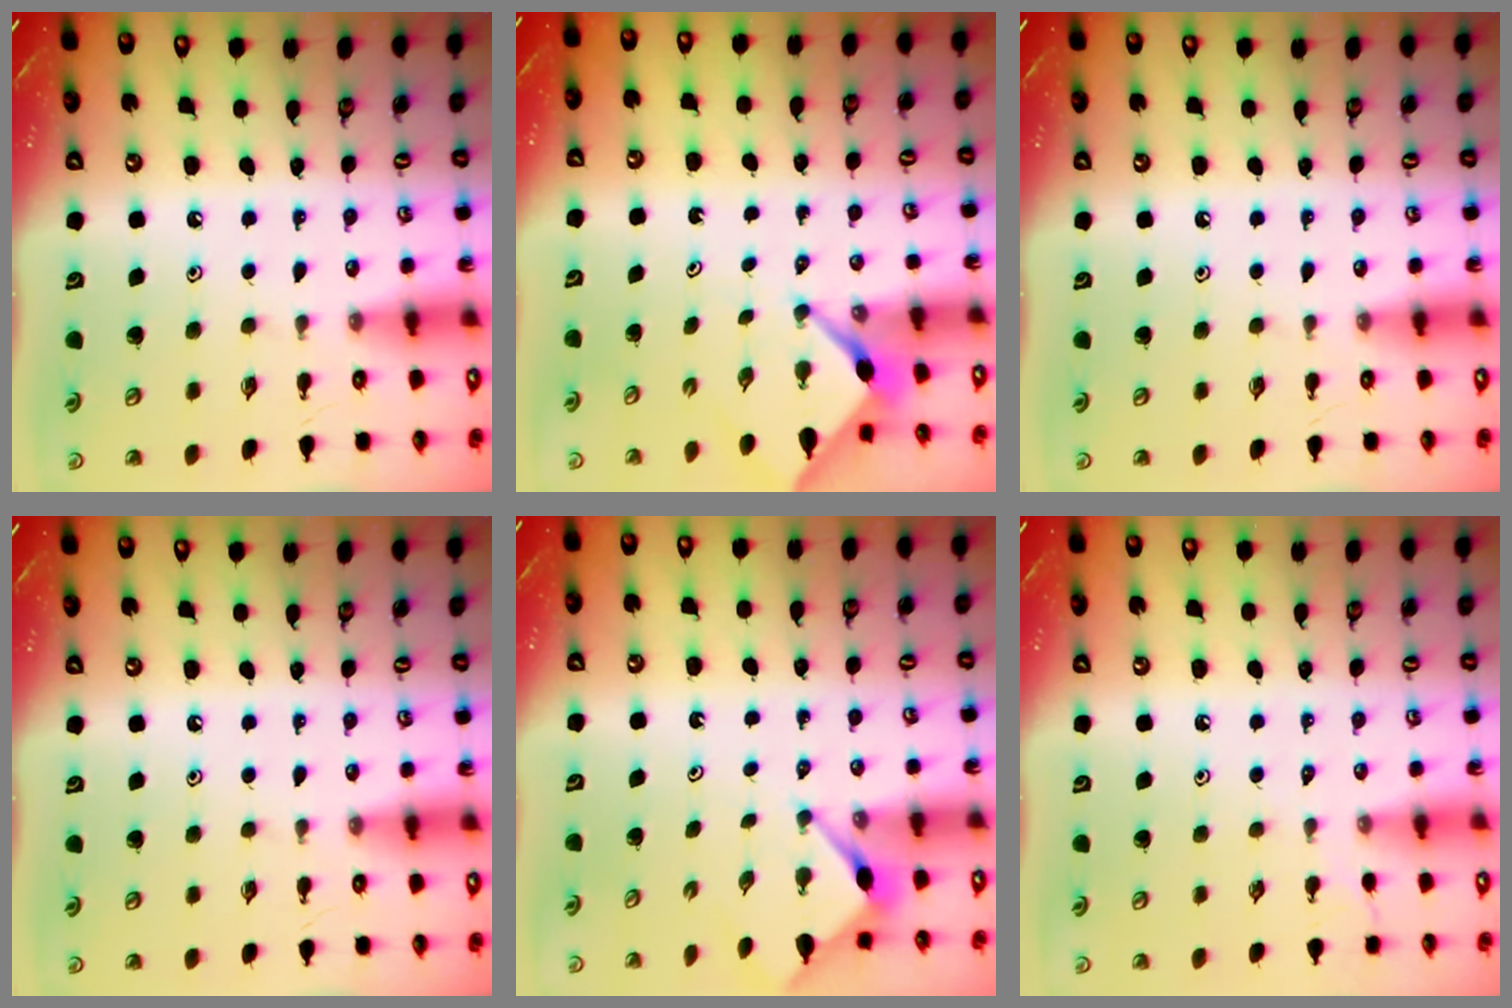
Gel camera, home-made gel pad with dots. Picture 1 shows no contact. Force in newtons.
{"total": 2.6, "press": 2.6, "slide": 0.3}
{"total": 0.0}
{"total": 0.0}
{"total": 3.4, "press": 3.4, "slide": 0.3}
{"total": 1.1, "press": 1.1, "slide": 0.3}